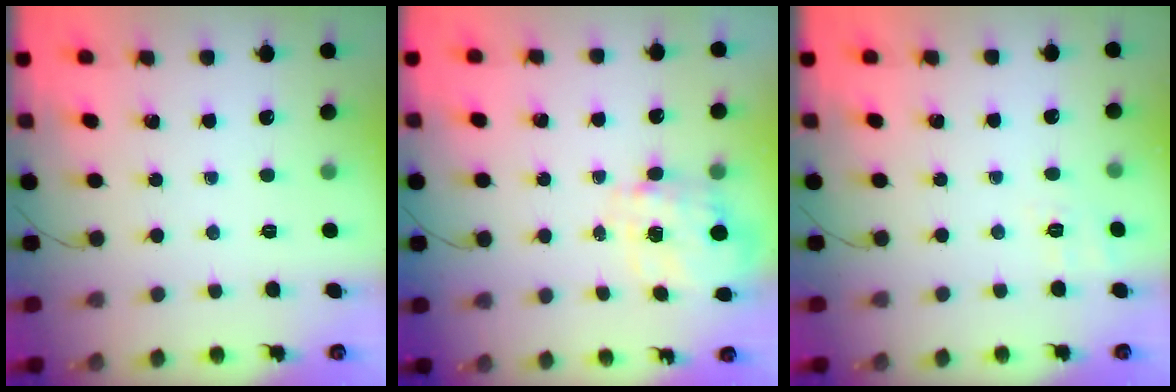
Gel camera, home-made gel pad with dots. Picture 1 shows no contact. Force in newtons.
{"total": 3.6, "press": 3.5, "slide": 1.0}
{"total": 2.5, "press": 1.1, "slide": 2.2}